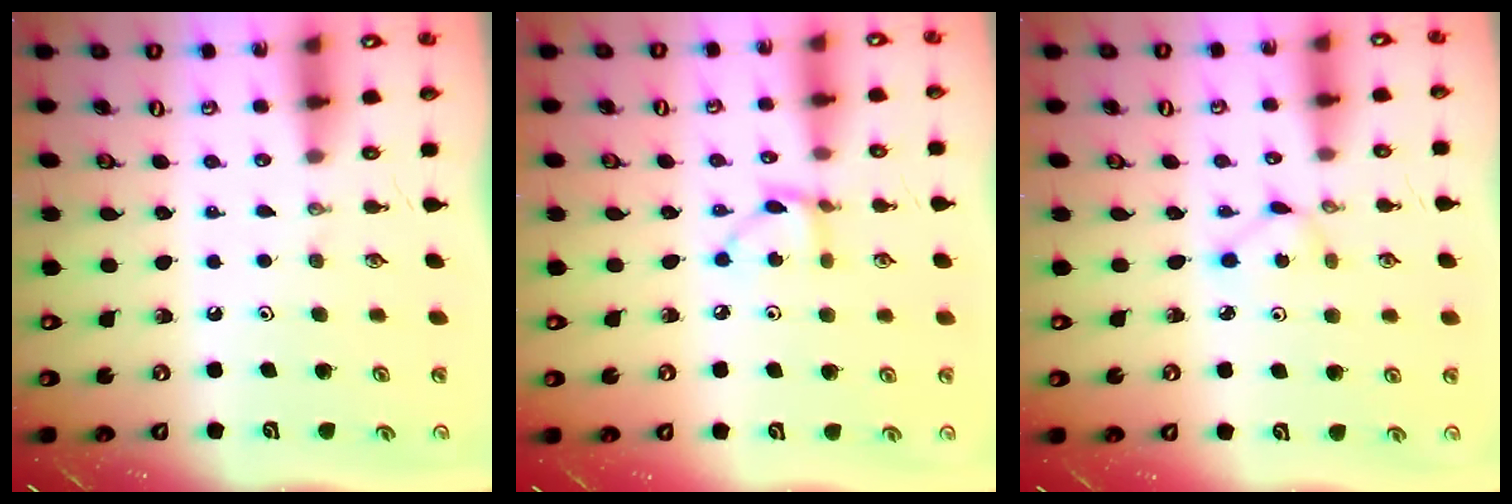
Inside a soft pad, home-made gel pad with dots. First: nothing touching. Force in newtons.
{"total": 4.5, "press": 4.5, "slide": 0.2}
{"total": 1.8, "press": 1.7, "slide": 0.2}